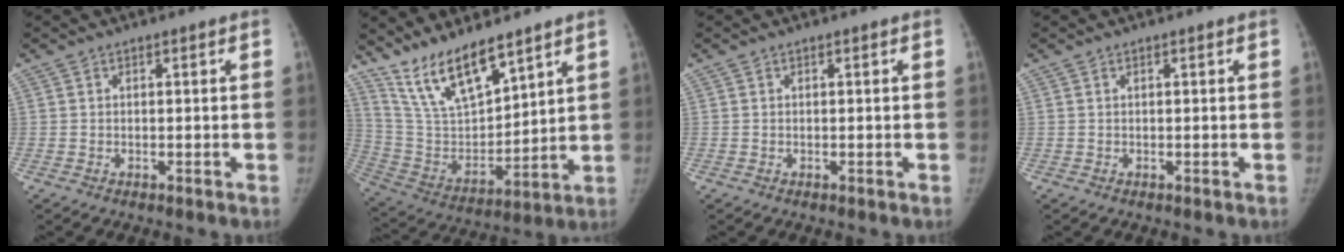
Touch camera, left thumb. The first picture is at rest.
{"total": 14.8, "force": [11.4, 4.6, 8.3], "torque": [-0.128, -0.063, 0.232]}
{"total": 0.0}
{"total": 0.0}